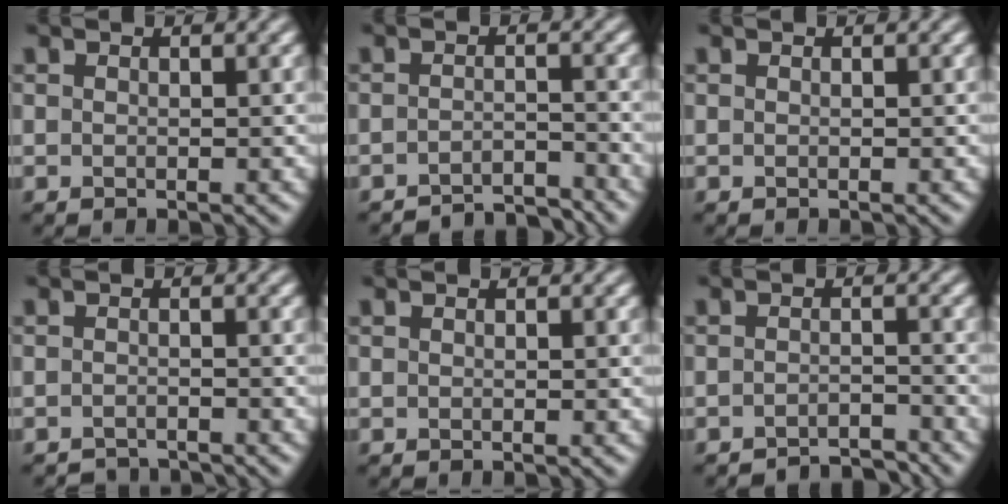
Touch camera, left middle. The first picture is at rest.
{"total": 3.7, "force": [-3.6, 0.4, 0.8], "torque": [-0.009, 0.003, -0.057]}
{"total": 0.0}
{"total": 2.0, "force": [-2.0, 0.2, 0.1], "torque": [0.007, 0.002, -0.033]}
{"total": 0.0}
{"total": 3.2, "force": [-3.1, 0.3, 0.7], "torque": [-0.005, 0.005, -0.049]}